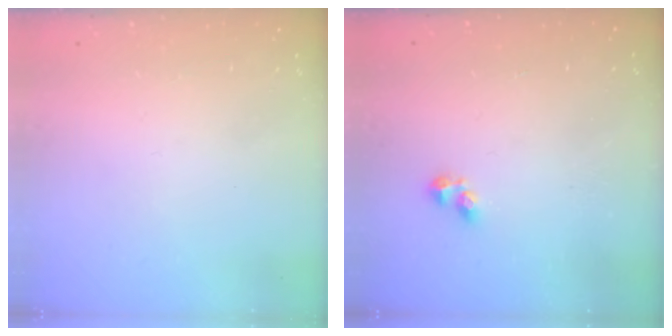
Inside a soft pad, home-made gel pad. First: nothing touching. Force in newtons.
{"total": 2.3, "press": 2.3, "slide": 0.5}